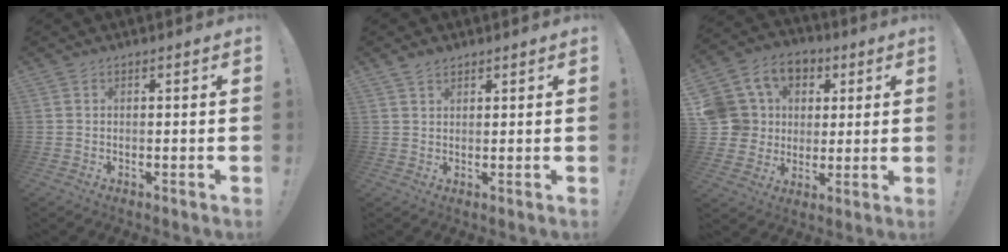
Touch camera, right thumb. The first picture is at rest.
{"total": 2.2, "force": [1.7, 1.1, 0.8], "torque": [-0.015, -0.006, 0.033]}
{"total": 14.0, "force": [3.6, 12.8, 4.4], "torque": [-0.072, -0.011, 0.089]}